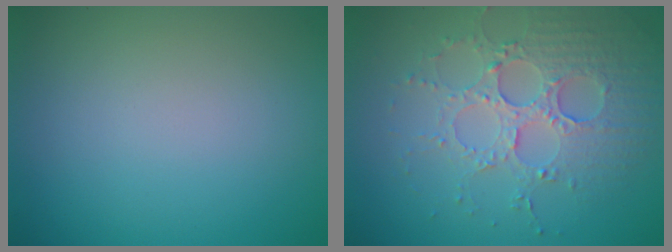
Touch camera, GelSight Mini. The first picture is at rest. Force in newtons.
{"total": 4.3, "press": 4.0, "slide": 1.4}